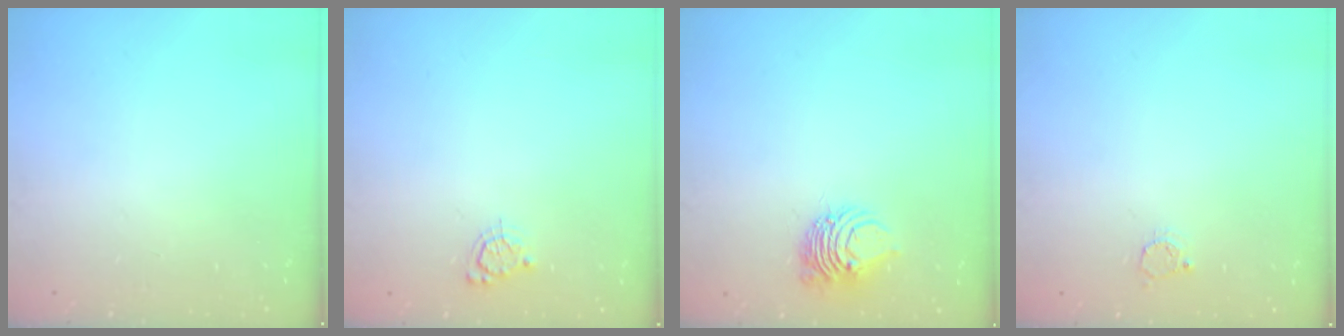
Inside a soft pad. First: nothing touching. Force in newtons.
{"total": 5.0, "press": 4.9, "slide": 0.6}
{"total": 8.0, "press": 8.0, "slide": 1.0}
{"total": 2.8, "press": 2.8, "slide": 0.3}